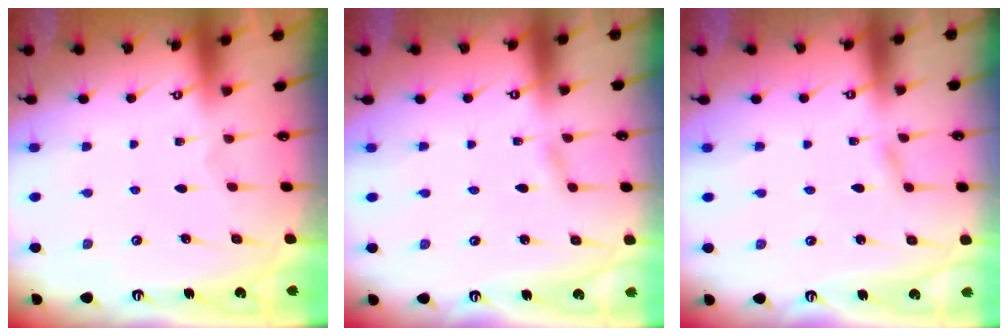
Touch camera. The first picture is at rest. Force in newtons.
{"total": 1.6, "press": 1.6, "slide": 0.2}
{"total": 2.3, "press": 2.3, "slide": 0.1}